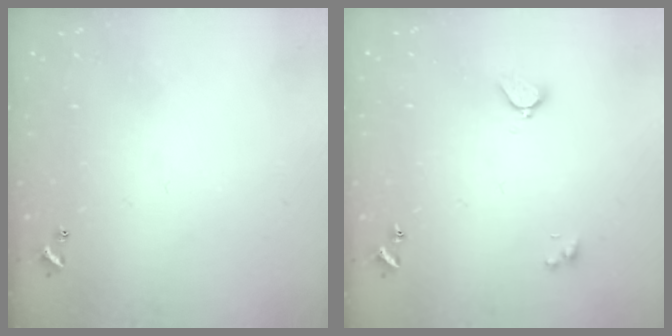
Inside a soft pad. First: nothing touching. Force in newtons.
{"total": 2.1, "press": 2.0, "slide": 0.5}